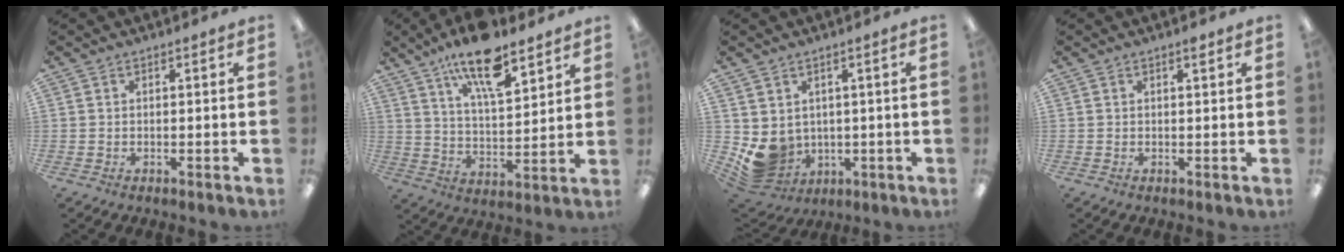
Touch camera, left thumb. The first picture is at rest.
{"total": 15.5, "force": [10.9, 5.2, 9.6], "torque": [-0.161, -0.052, 0.185]}
{"total": 6.8, "force": [0.6, 6.4, 2.4], "torque": [-0.075, -0.020, 0.021]}
{"total": 1.0, "force": [0.7, 0.1, 0.7], "torque": [-0.007, -0.002, 0.010]}